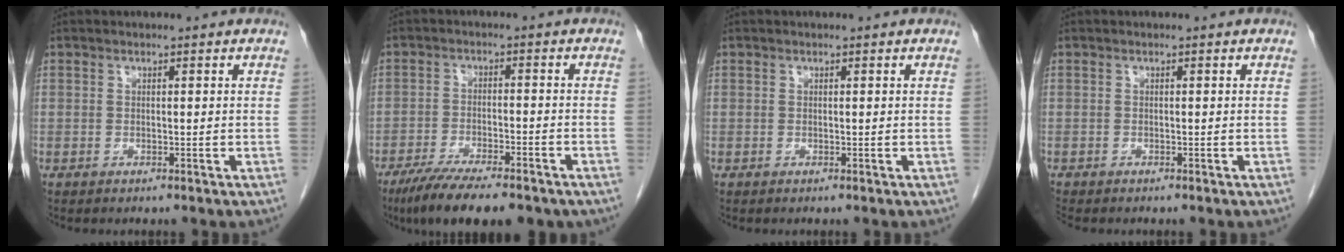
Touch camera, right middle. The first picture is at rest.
{"total": 12.9, "force": [-9.8, 3.0, 7.9], "torque": [-0.125, -0.022, -0.150]}
{"total": 0.0}
{"total": 1.3, "force": [-1.2, 0.4, 0.3], "torque": [-0.012, -0.004, -0.021]}